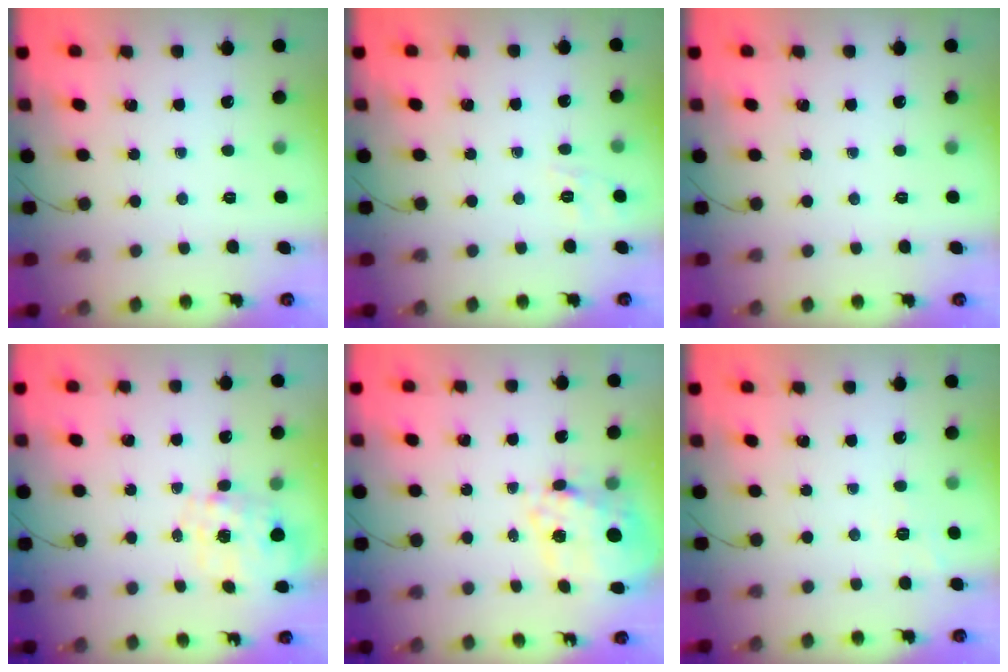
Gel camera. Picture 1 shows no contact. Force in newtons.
{"total": 2.0, "press": 0.8, "slide": 1.9}
{"total": 0.0}
{"total": 8.4, "press": 8.3, "slide": 1.2}
{"total": 14.5, "press": 14.2, "slide": 3.1}
{"total": 2.0, "press": 1.5, "slide": 1.4}